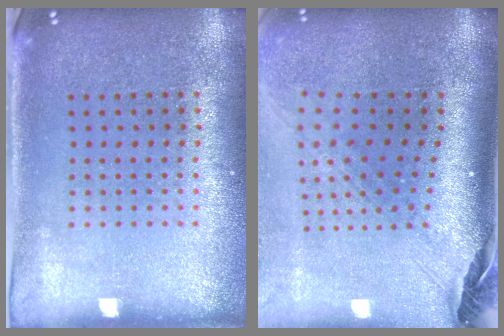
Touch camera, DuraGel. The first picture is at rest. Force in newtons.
{"total": 3.0, "press": 2.1, "slide": 2.1}